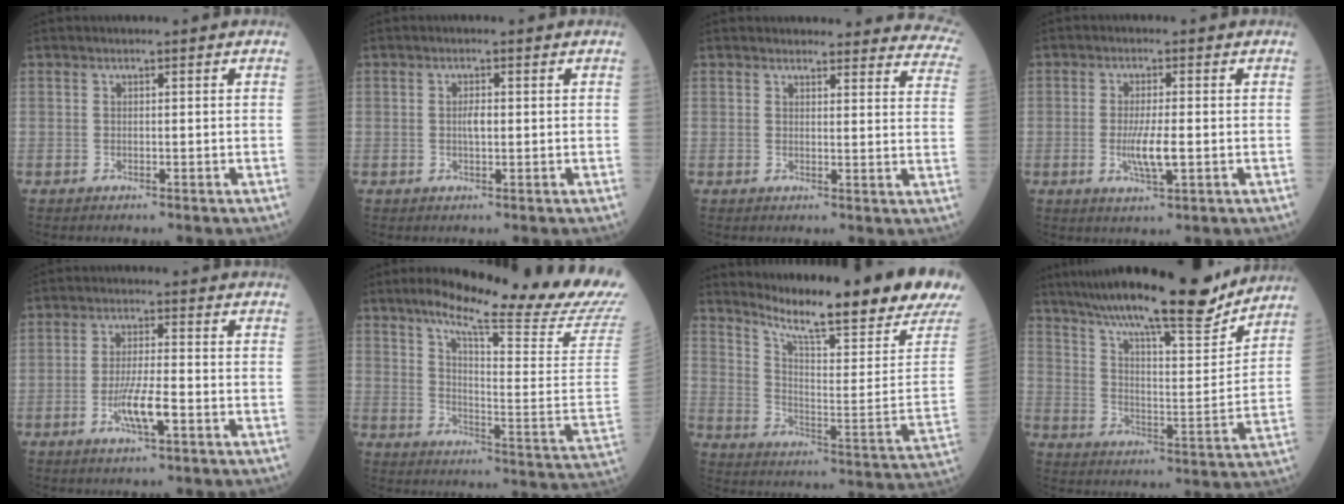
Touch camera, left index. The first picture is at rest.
{"total": 1.5, "force": [0.0, 0.6, 1.4], "torque": [-0.030, -0.002, 0.002]}
{"total": 19.3, "force": [18.5, 4.5, 3.4], "torque": [-0.006, -0.074, 0.175]}
{"total": 4.7, "force": [-0.9, 0.8, 4.5], "torque": [-0.095, -0.012, -0.012]}
{"total": 5.7, "force": [-2.3, 0.8, 5.1], "torque": [-0.105, -0.009, -0.041]}
{"total": 24.2, "force": [19.8, -0.4, 13.8], "torque": [-0.210, -0.072, 0.259]}
{"total": 21.0, "force": [17.9, -0.6, 11.1], "torque": [-0.186, -0.087, 0.244]}
{"total": 21.5, "force": [18.4, 2.6, 10.8], "torque": [-0.187, -0.005, 0.278]}